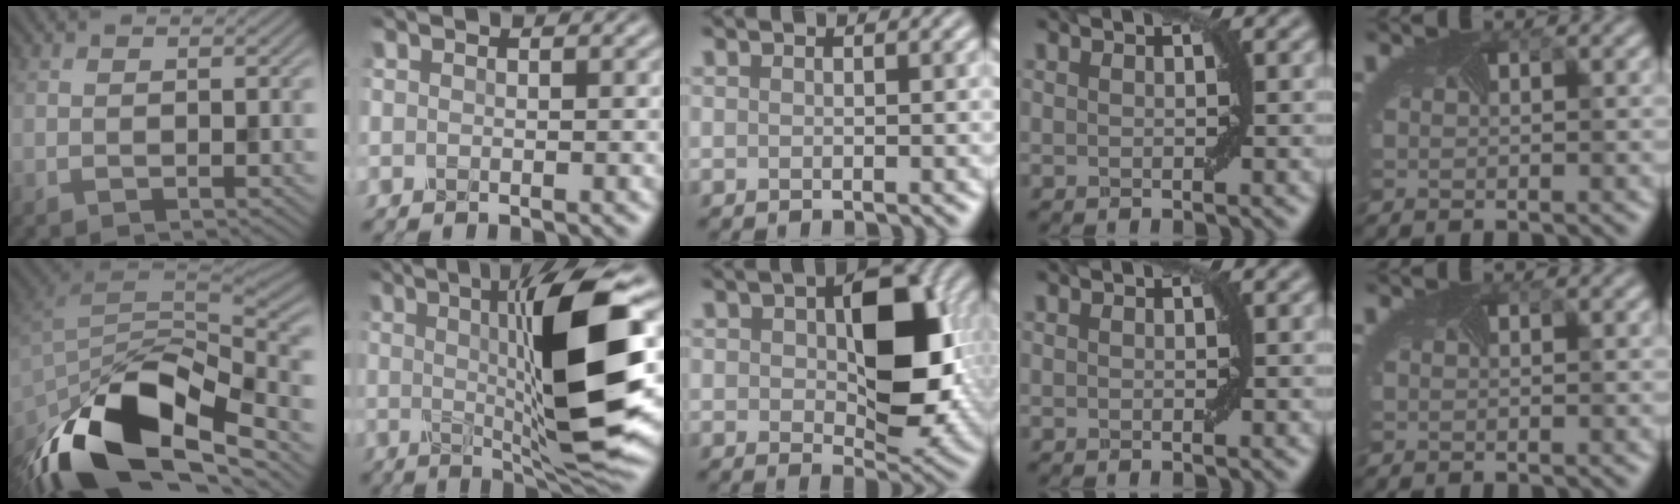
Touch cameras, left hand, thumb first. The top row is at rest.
{"thumb": {"total": 17.9, "force": [-10.6, 7.5, 12.3], "torque": [-0.266, -0.024, -0.184]}, "index": {"total": 13.1, "force": [1.1, 2.2, 12.8], "torque": [-0.180, 0.002, 0.023]}, "middle": {"total": 9.7, "force": [0.8, 5.2, 8.1], "torque": [-0.118, 0.000, 0.017]}}